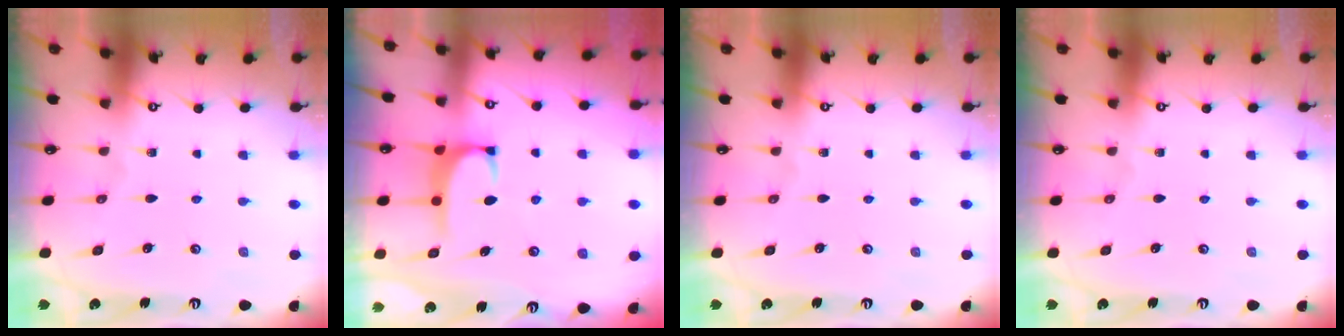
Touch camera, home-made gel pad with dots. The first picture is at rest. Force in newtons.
{"total": 0.6, "press": 0.4, "slide": 0.5}
{"total": 0.0}
{"total": 0.0}